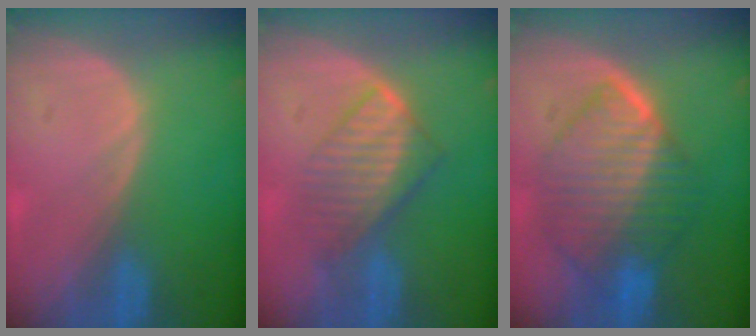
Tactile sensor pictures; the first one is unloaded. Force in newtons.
{"total": 6.6, "press": 6.3, "slide": 1.9}
{"total": 10.3, "press": 10.2, "slide": 1.0}